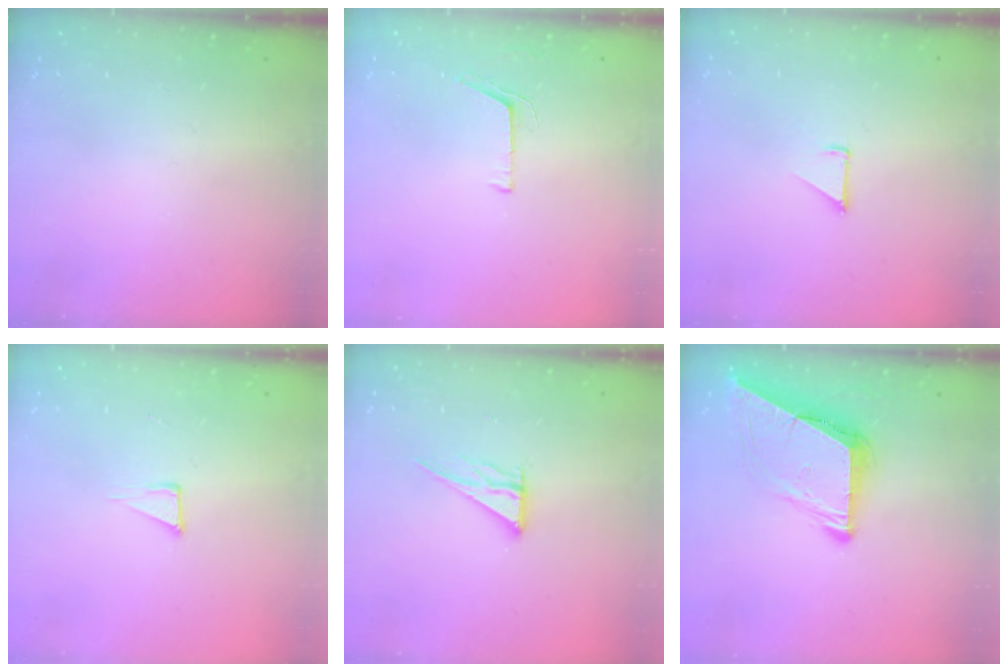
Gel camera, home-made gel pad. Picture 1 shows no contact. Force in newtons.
{"total": 4.2, "press": 3.5, "slide": 2.3}
{"total": 1.1, "press": 1.1, "slide": 0.1}
{"total": 5.1, "press": 3.8, "slide": 3.3}
{"total": 9.3, "press": 9.2, "slide": 0.9}
{"total": 9.5, "press": 9.4, "slide": 1.6}